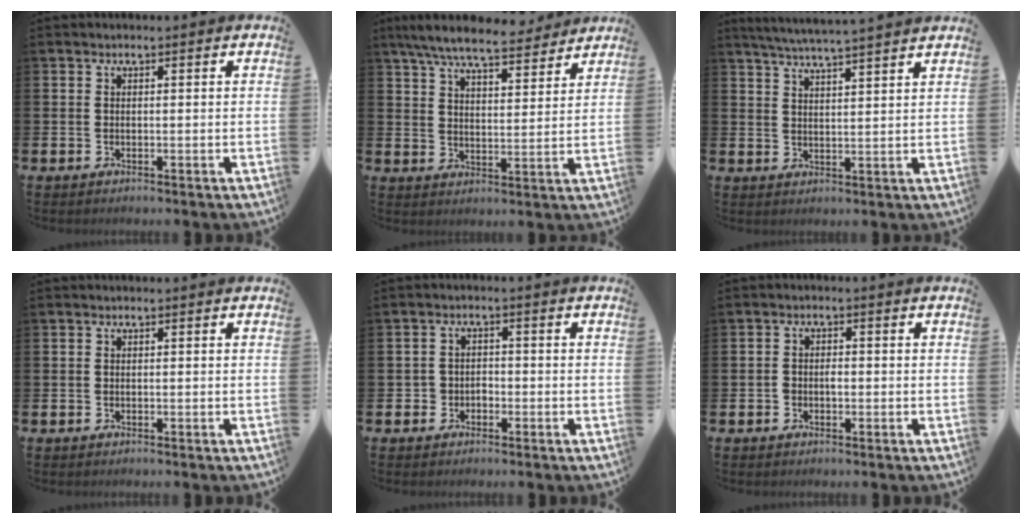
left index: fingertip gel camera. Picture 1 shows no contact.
{"total": 8.1, "force": [7.3, 1.5, 3.1], "torque": [-0.079, -0.037, 0.129]}
{"total": 5.3, "force": [5.1, -0.8, 1.1], "torque": [-0.042, -0.025, 0.092]}
{"total": 0.0}
{"total": 2.2, "force": [-1.4, 1.7, 0.0], "torque": [-0.004, 0.003, -0.033]}
{"total": 1.5, "force": [-0.5, 1.2, 0.9], "torque": [-0.005, 0.002, -0.015]}